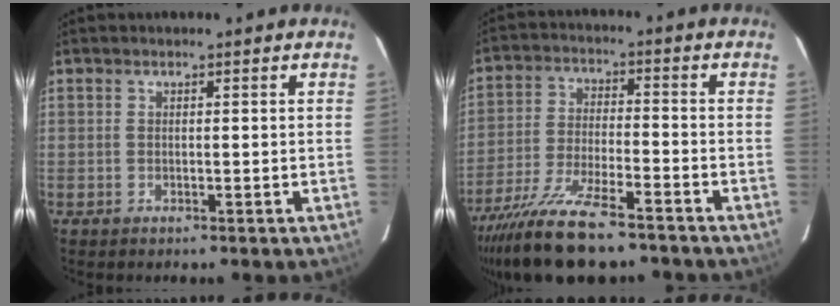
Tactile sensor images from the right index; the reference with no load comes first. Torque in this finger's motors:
{"motor_torque": [1.39, -0.75, 0.82, 0.21]}